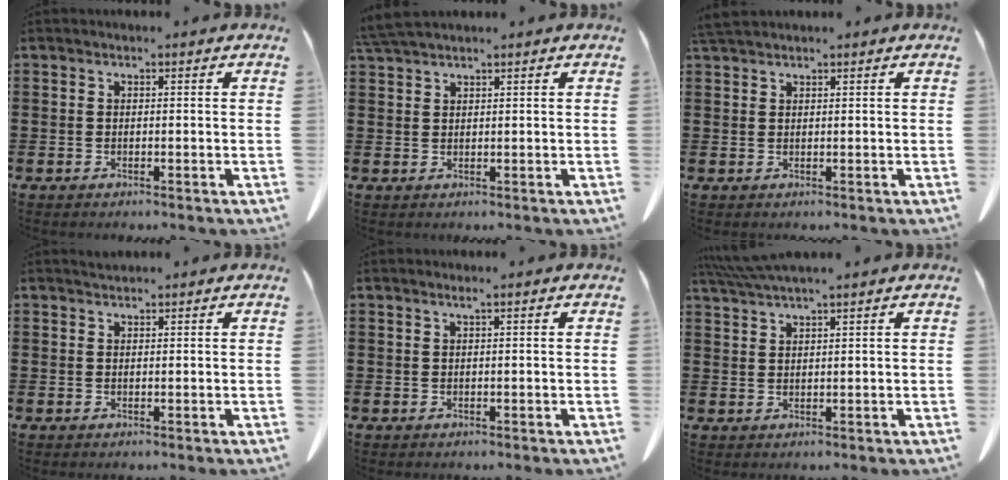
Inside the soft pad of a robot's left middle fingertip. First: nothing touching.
{"total": 2.9, "force": [2.5, 0.1, 1.4], "torque": [-0.035, 0.000, 0.050]}
{"total": 1.8, "force": [1.6, 0.3, 0.7], "torque": [-0.018, 0.001, 0.032]}
{"total": 0.7, "force": [0.7, 0.2, 0.2], "torque": [-0.005, 0.002, 0.013]}
{"total": 0.8, "force": [0.4, -0.2, 0.6], "torque": [-0.011, -0.004, 0.009]}
{"total": 3.1, "force": [2.7, -0.2, 1.4], "torque": [-0.035, -0.003, 0.053]}